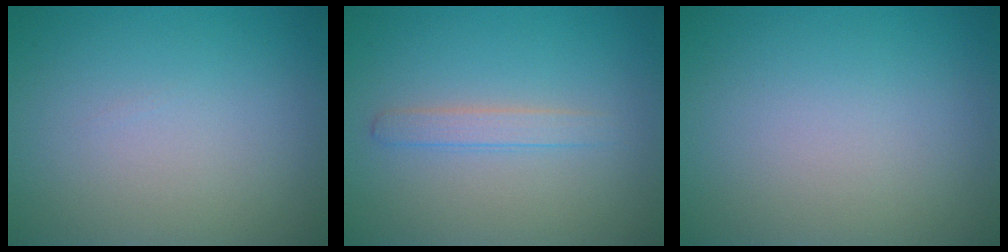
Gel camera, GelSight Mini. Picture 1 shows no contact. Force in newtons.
{"total": 1.6, "press": 1.6, "slide": 0.0}
{"total": 0.0}